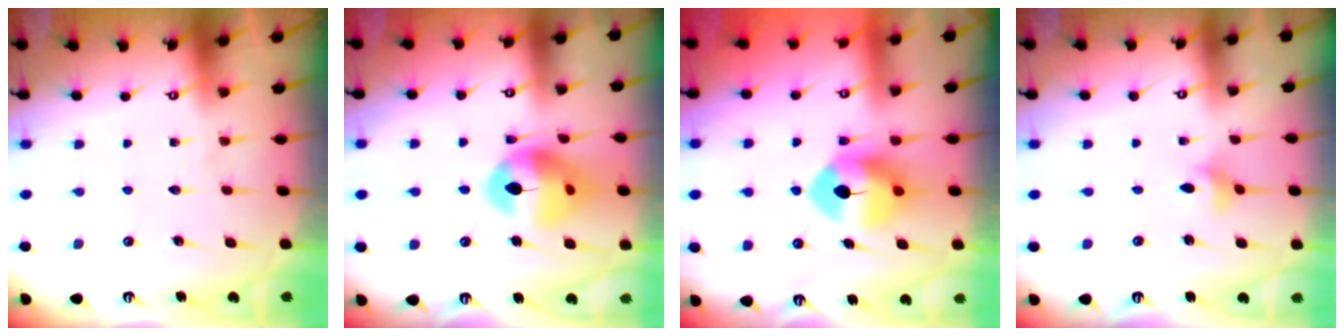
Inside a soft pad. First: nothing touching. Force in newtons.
{"total": 14.6, "press": 14.5, "slide": 1.6}
{"total": 8.8, "press": 8.7, "slide": 1.4}
{"total": 3.3, "press": 3.2, "slide": 0.6}